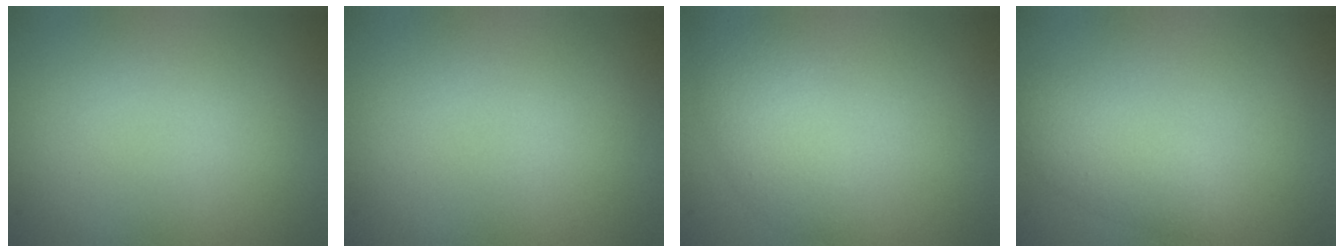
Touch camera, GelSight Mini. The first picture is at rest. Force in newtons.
{"total": 0.0}
{"total": 3.0, "press": 3.0, "slide": 0.1}
{"total": 2.8, "press": 2.8, "slide": 0.1}